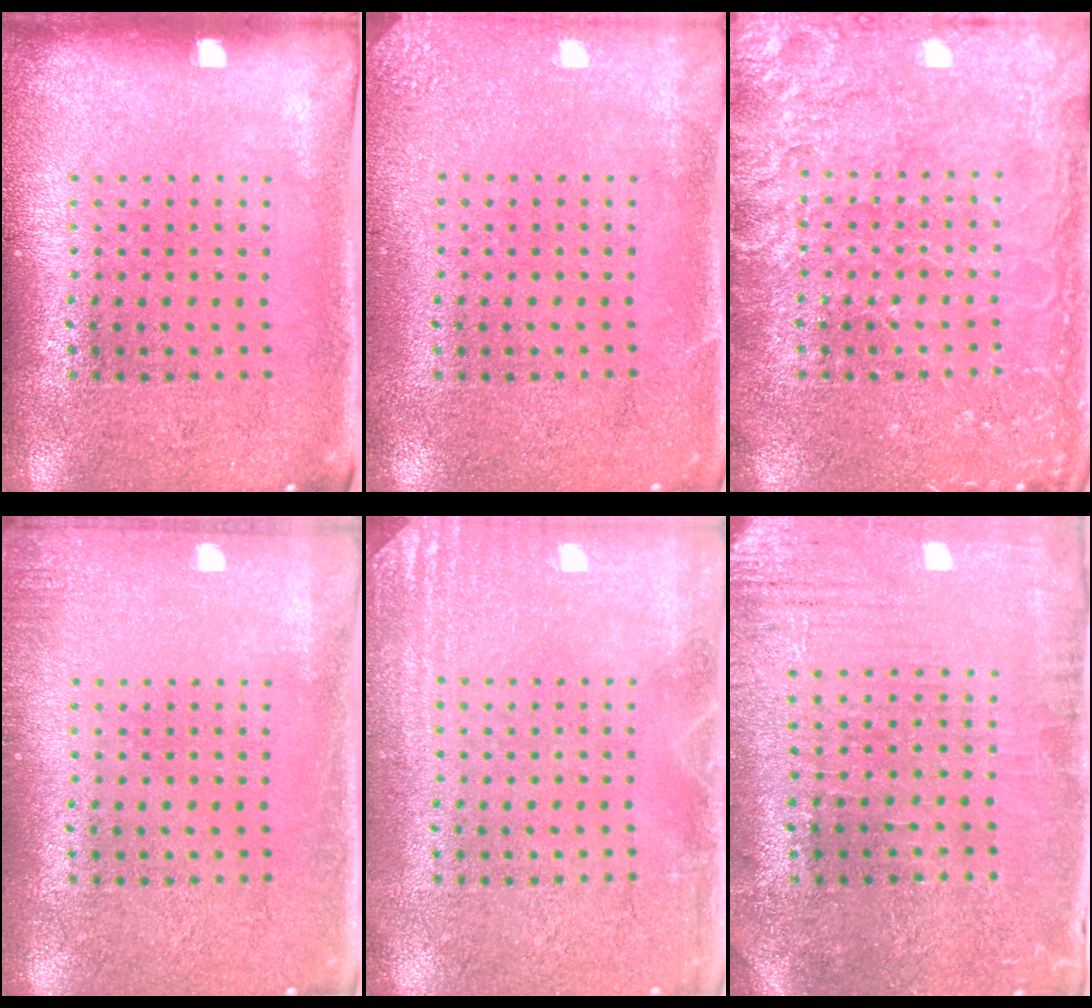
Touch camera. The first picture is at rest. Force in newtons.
{"total": 2.5, "press": 2.4, "slide": 0.3}
{"total": 5.4, "press": 5.4, "slide": 0.7}
{"total": 1.1, "press": 1.1, "slide": 0.2}
{"total": 2.7, "press": 2.7, "slide": 0.3}
{"total": 0.6, "press": 0.5, "slide": 0.3}